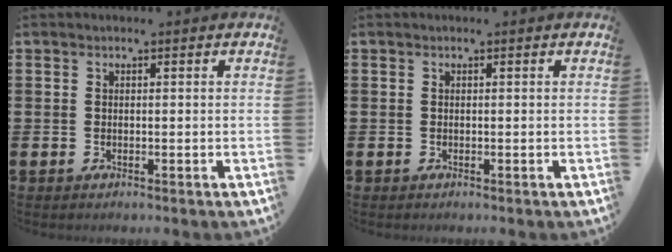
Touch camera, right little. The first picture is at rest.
{"total": 0.0}